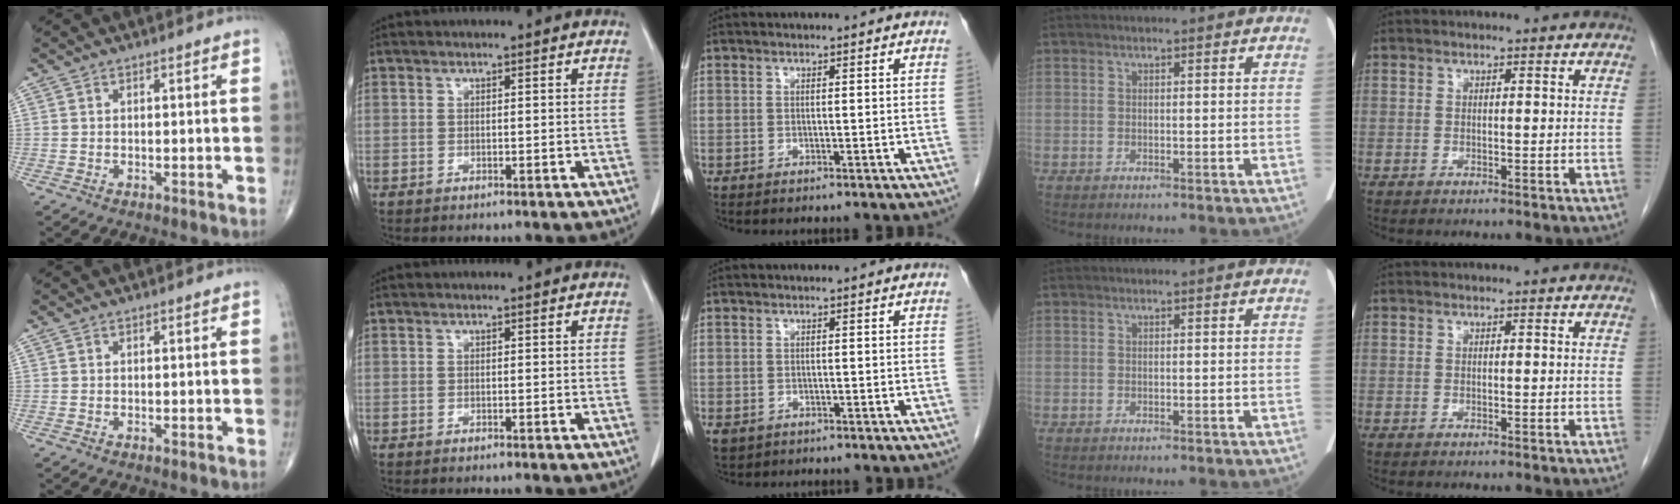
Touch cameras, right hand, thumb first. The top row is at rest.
{"middle": {"total": 3.5, "force": [-1.8, 2.7, 1.2], "torque": [-0.026, -0.004, -0.025]}}